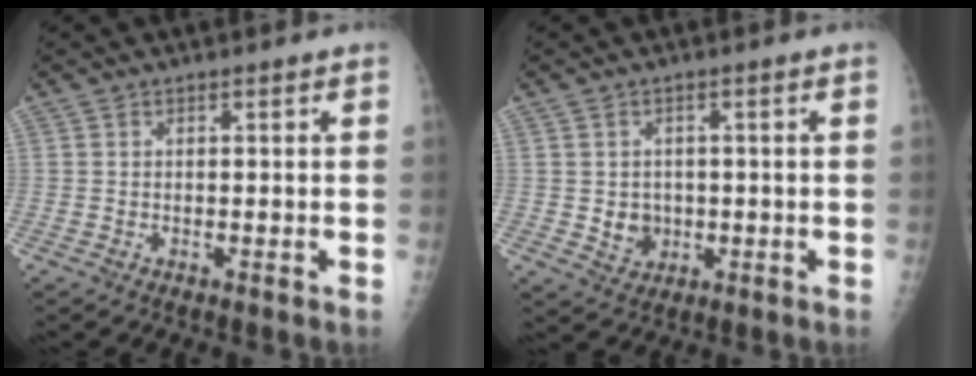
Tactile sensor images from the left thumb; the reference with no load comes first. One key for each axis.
{"total": 4.0, "fx": -0.3, "fy": 3.6, "fz": 1.7, "tx": -0.007, "ty": 0.001, "tz": 0.006}